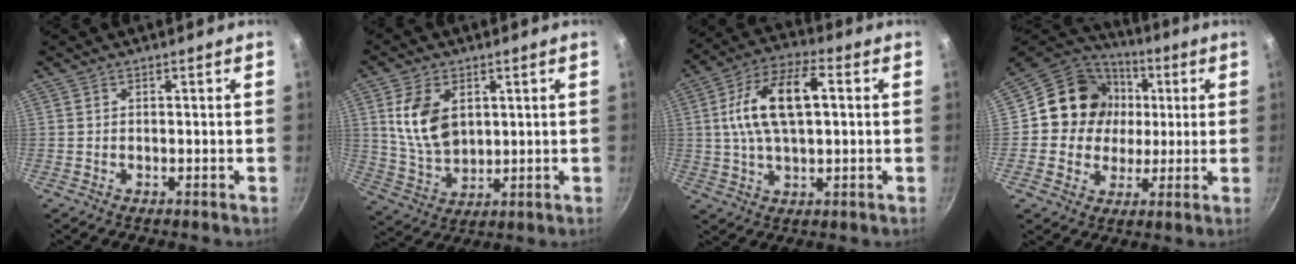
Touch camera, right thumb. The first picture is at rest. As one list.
[{"total": 11.0, "force": [2.9, 7.2, 7.8], "torque": [-0.134, -0.023, 0.066]}, {"total": 14.7, "force": [2.1, 7.3, 12.5], "torque": [-0.221, 0.025, 0.030]}, {"total": 15.1, "force": [1.9, 13.8, 5.8], "torque": [-0.071, 0.015, 0.021]}]